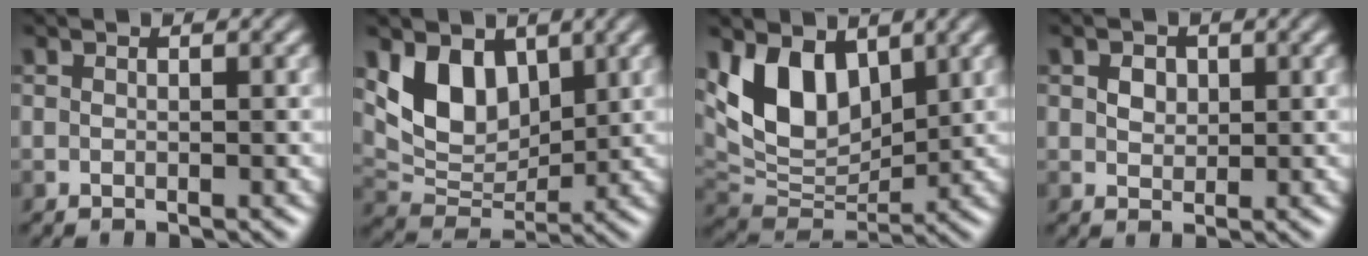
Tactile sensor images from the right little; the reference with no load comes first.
{"total": 6.1, "force": [2.6, 4.1, 3.7], "torque": [-0.069, -0.015, 0.047]}
{"total": 7.6, "force": [2.9, 4.8, 5.1], "torque": [-0.100, -0.015, 0.049]}
{"total": 1.7, "force": [0.6, 1.3, 0.8], "torque": [-0.018, 0.001, 0.009]}